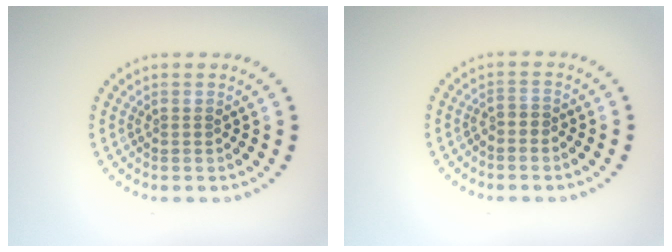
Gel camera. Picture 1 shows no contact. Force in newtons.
{"total": 0.8, "press": 0.5, "slide": 0.6}